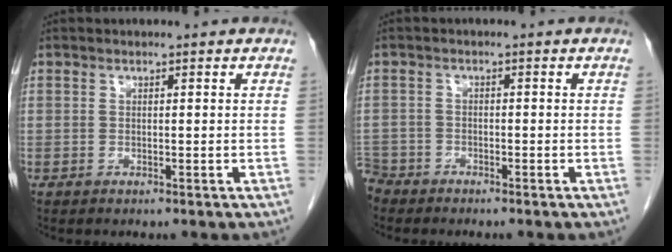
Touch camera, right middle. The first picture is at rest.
{"total": 3.8, "force": [-3.4, 1.5, -0.1], "torque": [0.002, -0.005, -0.070]}